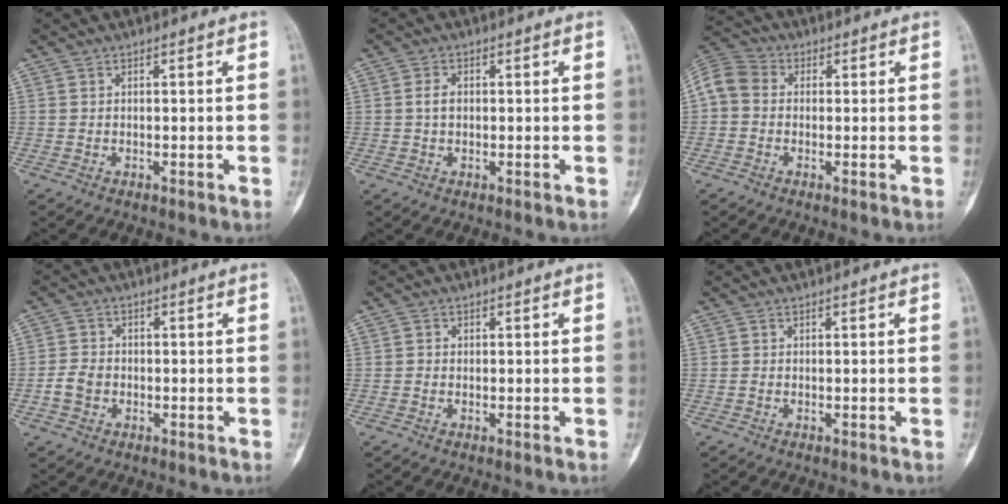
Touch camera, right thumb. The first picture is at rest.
{"total": 2.2, "force": [0.1, 1.5, 1.6], "torque": [-0.026, 0.006, 0.000]}
{"total": 7.5, "force": [0.4, 6.1, 4.3], "torque": [-0.081, 0.023, -0.006]}
{"total": 3.6, "force": [-1.1, 2.8, 2.0], "torque": [-0.036, 0.011, -0.022]}
{"total": 0.6, "force": [-0.1, 0.6, 0.1], "torque": [0.005, 0.002, -0.005]}
{"total": 0.0}